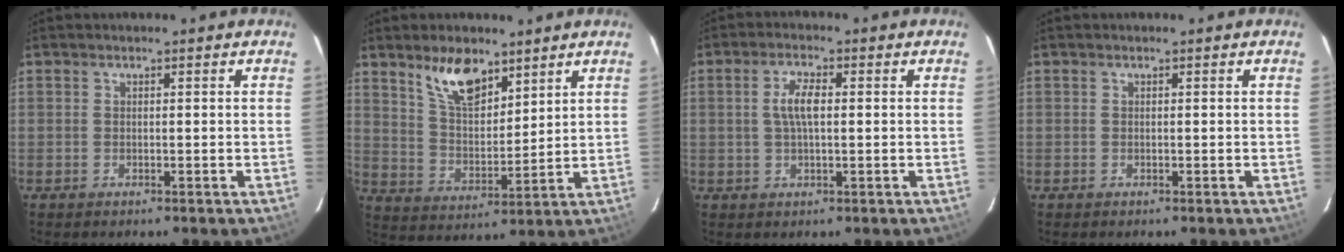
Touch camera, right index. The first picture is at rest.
{"total": 10.2, "force": [7.0, 4.4, 6.0], "torque": [-0.103, 0.003, 0.136]}
{"total": 4.5, "force": [0.5, 1.6, 4.2], "torque": [-0.083, 0.007, 0.011]}
{"total": 0.0}